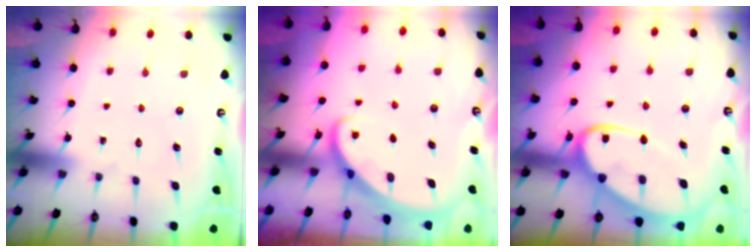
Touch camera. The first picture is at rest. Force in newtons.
{"total": 2.5, "press": 2.5, "slide": 0.3}
{"total": 13.9, "press": 13.9, "slide": 1.1}